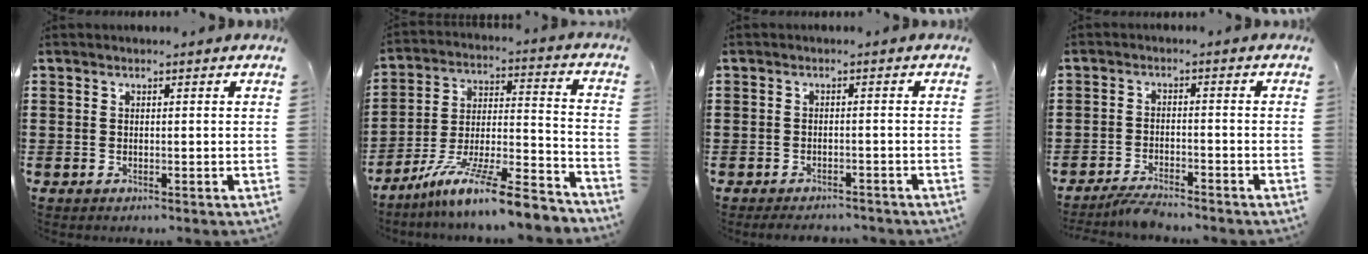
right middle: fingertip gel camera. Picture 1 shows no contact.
{"total": 12.5, "force": [-10.3, 0.5, 7.1], "torque": [-0.116, 0.019, -0.193]}
{"total": 1.6, "force": [-1.6, 0.1, 0.3], "torque": [-0.011, -0.002, -0.031]}
{"total": 3.1, "force": [-3.0, 0.1, 0.7], "torque": [-0.015, 0.002, -0.060]}